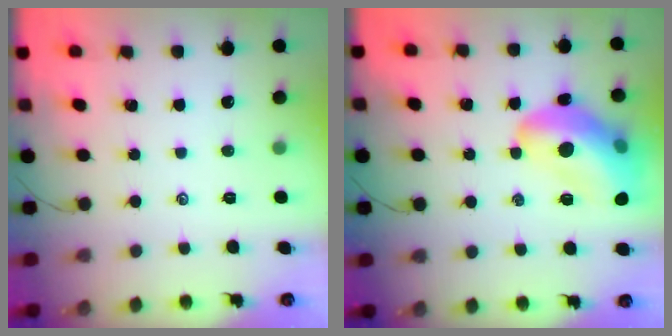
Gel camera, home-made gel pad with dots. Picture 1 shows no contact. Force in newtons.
{"total": 18.0, "press": 17.8, "slide": 2.2}